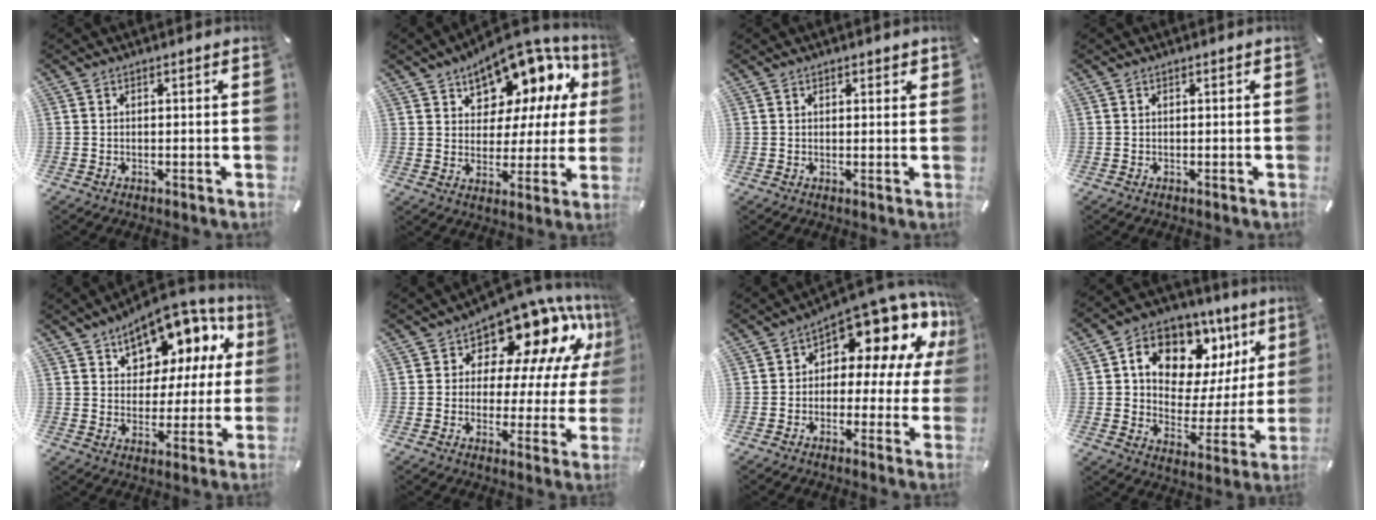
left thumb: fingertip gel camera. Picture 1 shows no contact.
{"total": 12.6, "force": [9.4, 7.2, 4.2], "torque": [-0.067, -0.086, 0.166]}
{"total": 0.9, "force": [0.7, 0.5, 0.2], "torque": [0.005, -0.002, 0.011]}
{"total": 0.0}
{"total": 12.3, "force": [8.4, 7.8, 4.6], "torque": [-0.066, -0.074, 0.150]}
{"total": 15.4, "force": [10.7, 7.6, 8.1], "torque": [-0.114, -0.090, 0.178]}
{"total": 12.7, "force": [7.9, 6.5, 7.6], "torque": [-0.108, -0.078, 0.135]}
{"total": 13.0, "force": [7.2, 9.1, 5.9], "torque": [-0.090, -0.057, 0.125]}